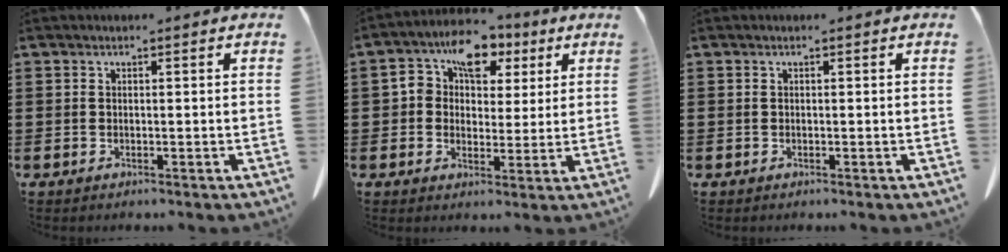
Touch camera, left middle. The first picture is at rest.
{"total": 7.6, "force": [3.3, 5.5, 4.1], "torque": [-0.088, 0.011, 0.056]}
{"total": 0.0}